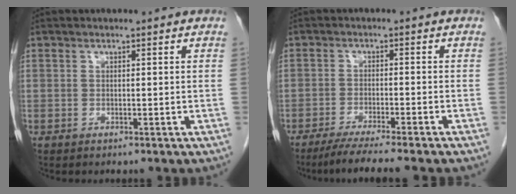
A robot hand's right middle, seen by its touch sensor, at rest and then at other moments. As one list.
[{"total": 7.9, "force": [-6.6, -0.9, 4.3], "torque": [-0.052, -0.023, -0.102]}]